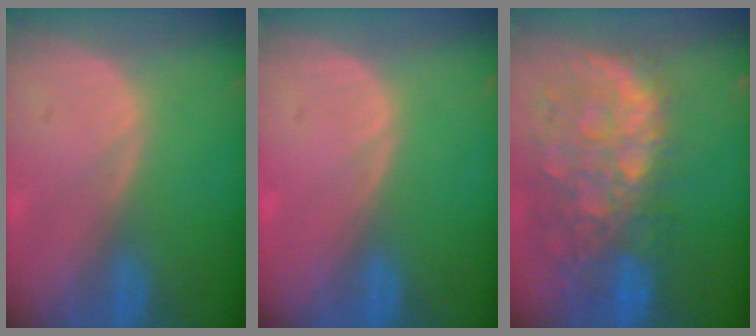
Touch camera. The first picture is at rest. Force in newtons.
{"total": 0.0}
{"total": 12.6, "press": 10.4, "slide": 7.1}